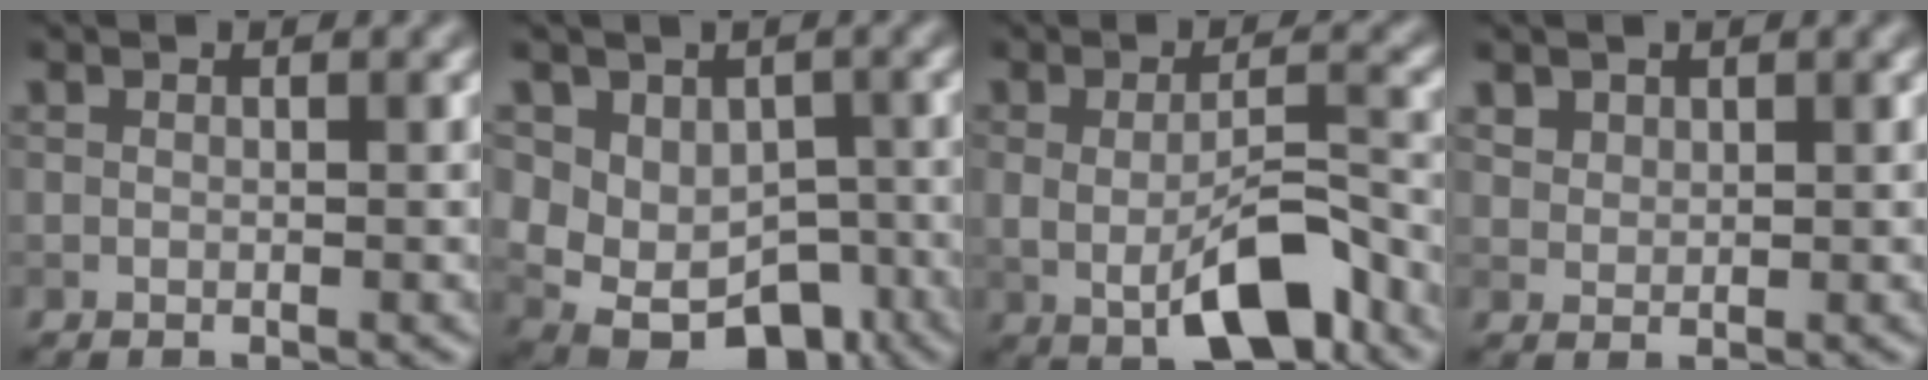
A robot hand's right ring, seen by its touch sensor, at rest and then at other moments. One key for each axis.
{"total": 6.4, "fx": -0.4, "fy": 5.2, "fz": 3.7, "tx": -0.036, "ty": -0.010, "tz": 0.001}
{"total": 6.9, "fx": -1.9, "fy": 2.7, "fz": 6.0, "tx": -0.106, "ty": -0.005, "tz": -0.029}
{"total": 1.3, "fx": 0.9, "fy": 0.9, "fz": 0.2, "tx": -0.007, "ty": -0.006, "tz": 0.025}